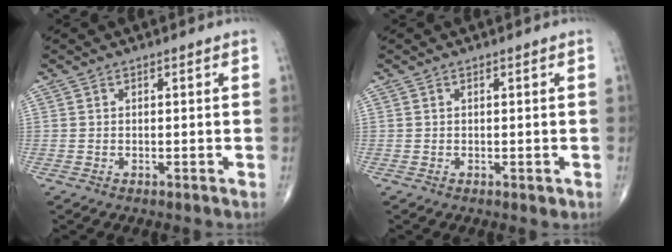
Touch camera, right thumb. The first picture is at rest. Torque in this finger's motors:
{"motor_torque": [-0.20, 0.01, -0.11, 0.00, 0.06]}